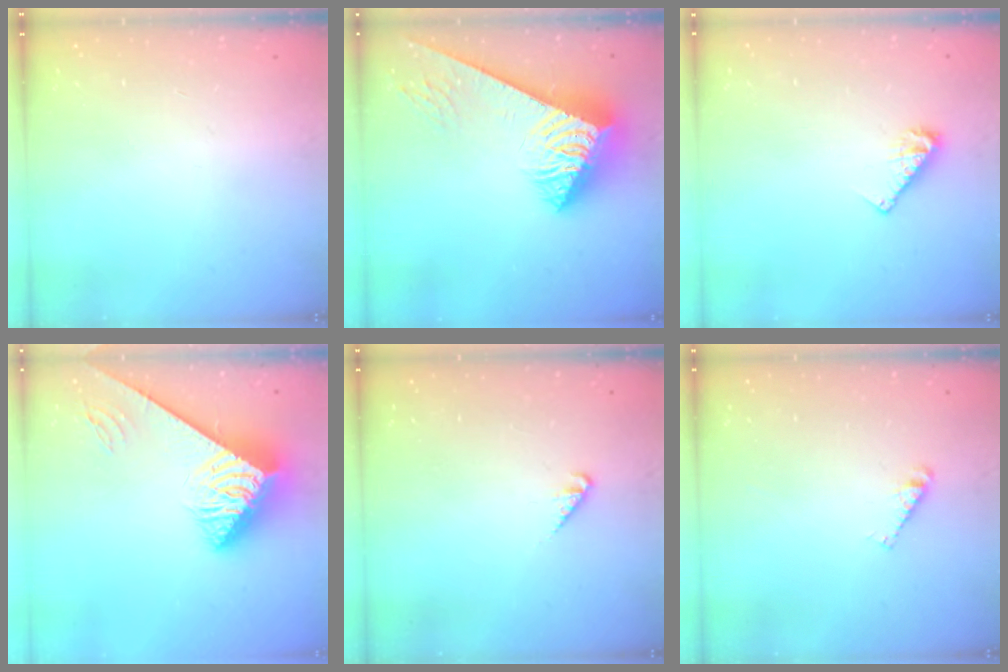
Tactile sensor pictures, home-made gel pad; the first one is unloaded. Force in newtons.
{"total": 7.8, "press": 7.7, "slide": 1.0}
{"total": 6.4, "press": 6.4, "slide": 0.5}
{"total": 8.8, "press": 8.8, "slide": 0.9}
{"total": 1.8, "press": 1.8, "slide": 0.3}
{"total": 2.9, "press": 2.9, "slide": 0.4}